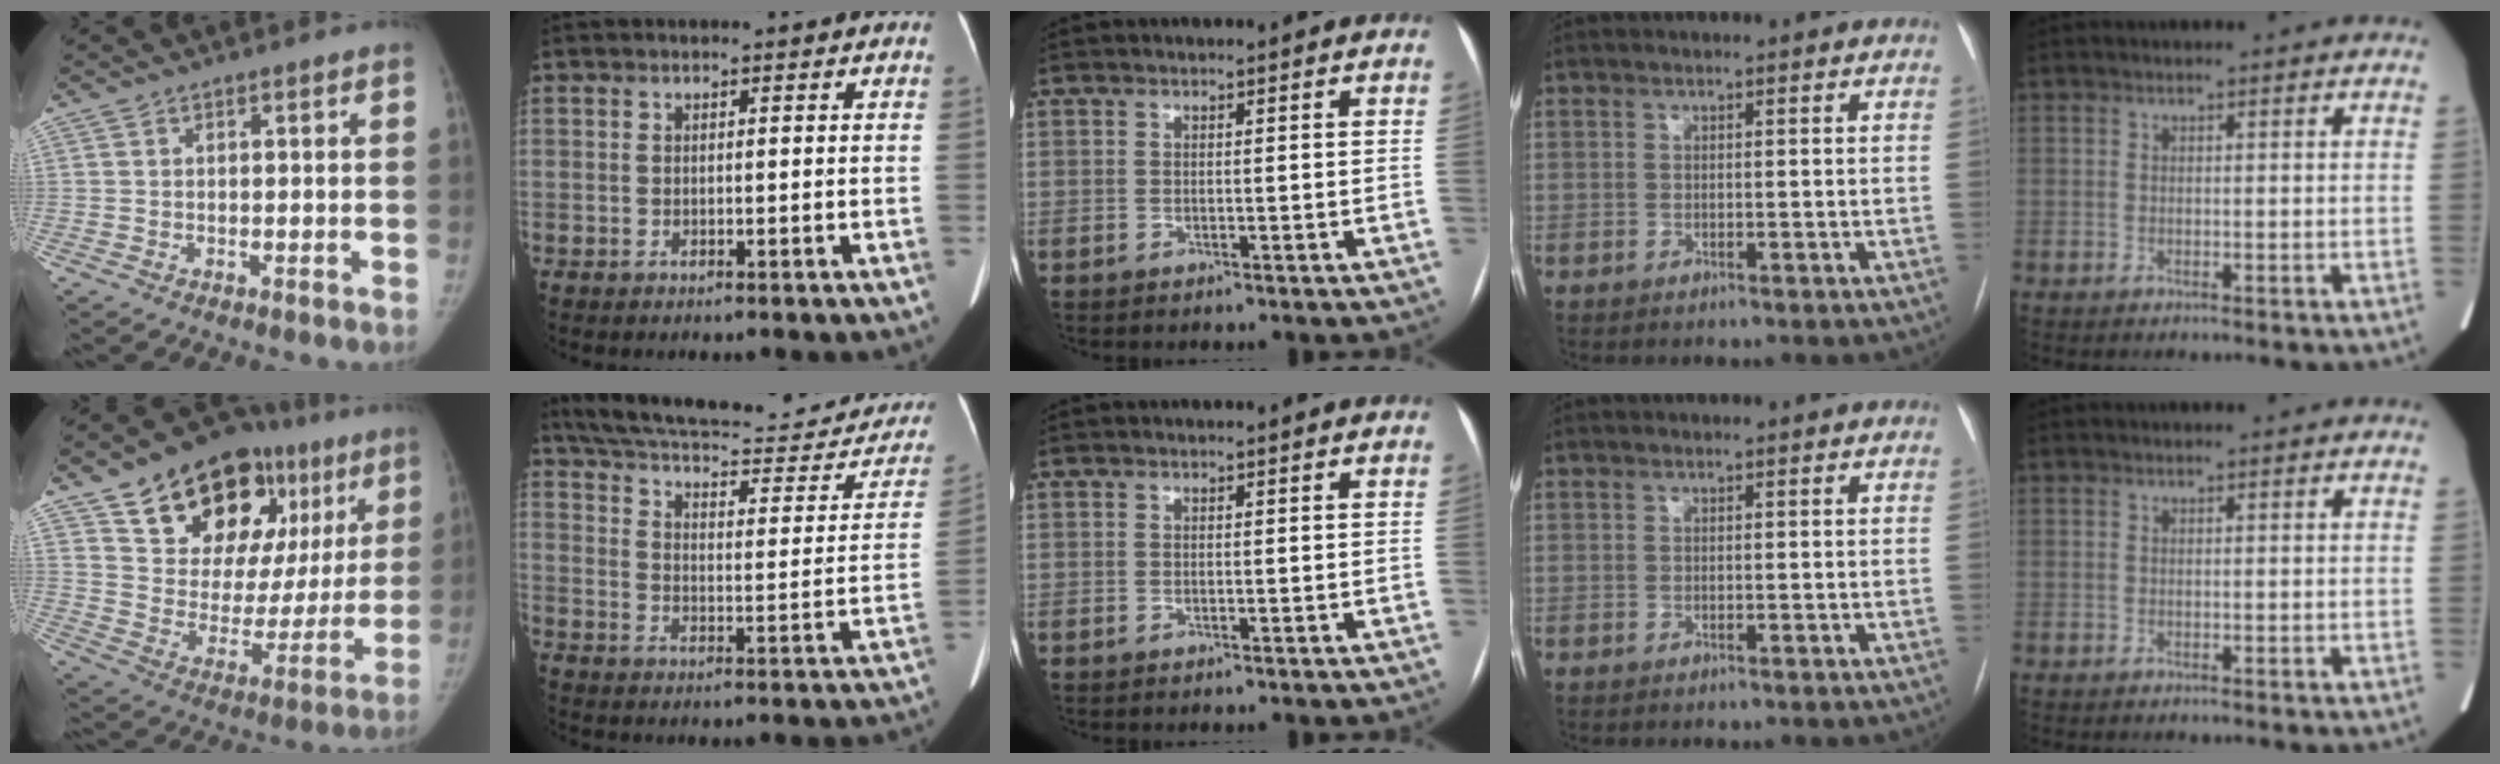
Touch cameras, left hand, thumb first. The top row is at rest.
{"thumb": {"total": 26.6, "force": [14.5, 15.5, 16.1], "torque": [-0.182, -0.015, 0.231]}, "index": {"total": 27.0, "force": [24.1, 6.7, 10.0], "torque": [-0.155, -0.035, 0.304]}}